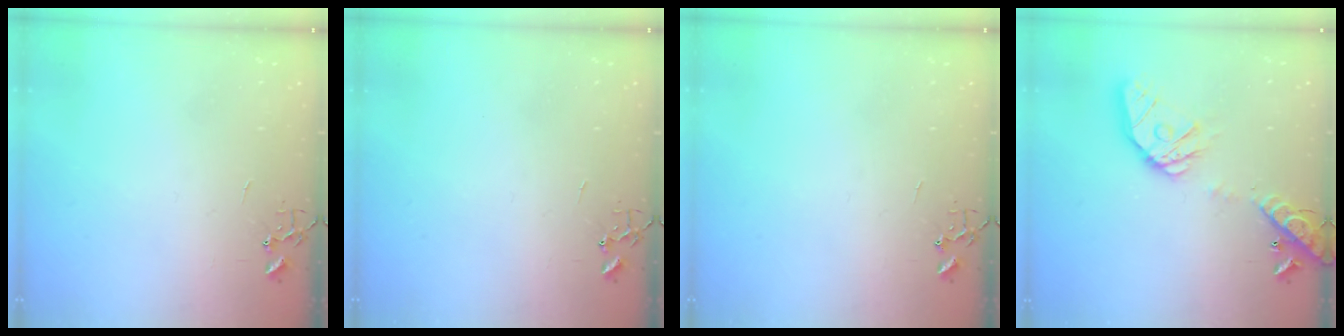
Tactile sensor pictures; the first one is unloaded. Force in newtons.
{"total": 0.0}
{"total": 0.0}
{"total": 16.7, "press": 16.5, "slide": 2.5}